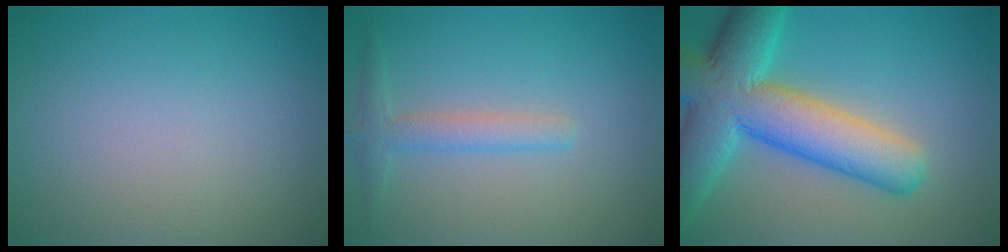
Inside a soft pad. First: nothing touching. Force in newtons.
{"total": 2.2, "press": 2.2, "slide": 0.1}
{"total": 10.9, "press": 10.9, "slide": 0.5}